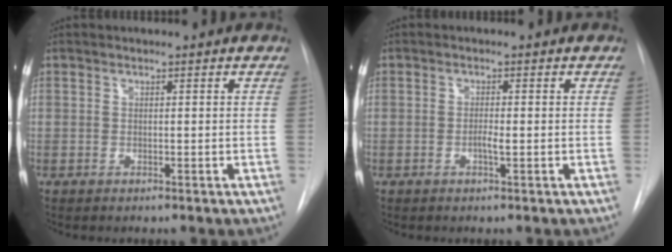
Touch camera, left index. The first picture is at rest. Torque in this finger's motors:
{"motor_torque": [0.39, 0.19, 0.06, 0.01]}